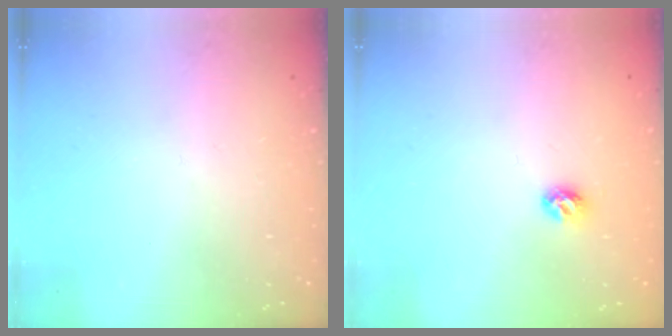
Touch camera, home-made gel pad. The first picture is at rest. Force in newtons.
{"total": 5.9, "press": 5.9, "slide": 0.8}